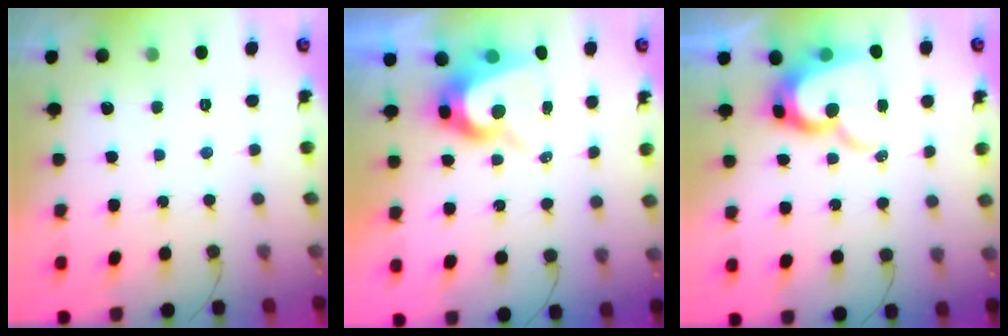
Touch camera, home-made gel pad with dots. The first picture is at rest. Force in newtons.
{"total": 8.8, "press": 8.8, "slide": 0.9}
{"total": 13.9, "press": 13.9, "slide": 1.3}